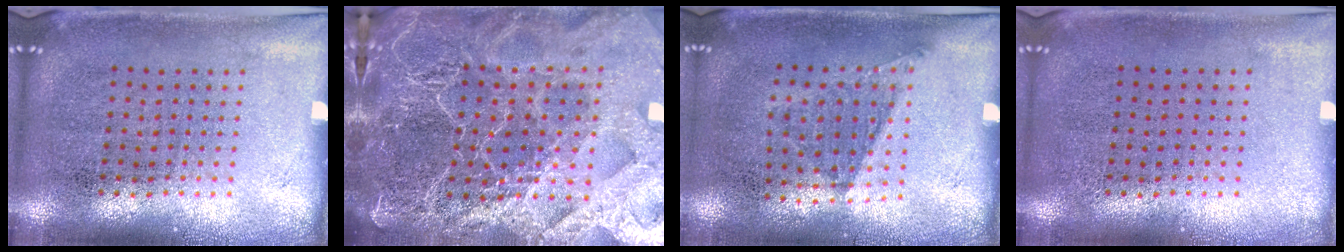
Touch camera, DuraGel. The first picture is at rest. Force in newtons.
{"total": 5.7, "press": 5.0, "slide": 2.7}
{"total": 1.1, "press": 0.8, "slide": 0.8}
{"total": 0.0}